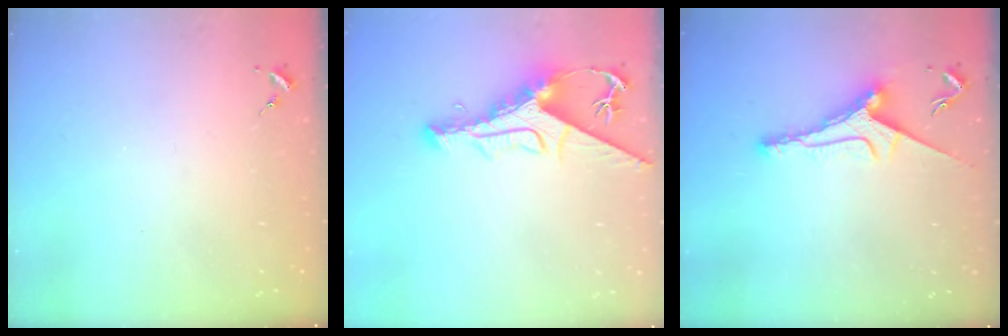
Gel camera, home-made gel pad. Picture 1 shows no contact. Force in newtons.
{"total": 11.5, "press": 11.4, "slide": 1.3}
{"total": 9.0, "press": 9.0, "slide": 0.3}